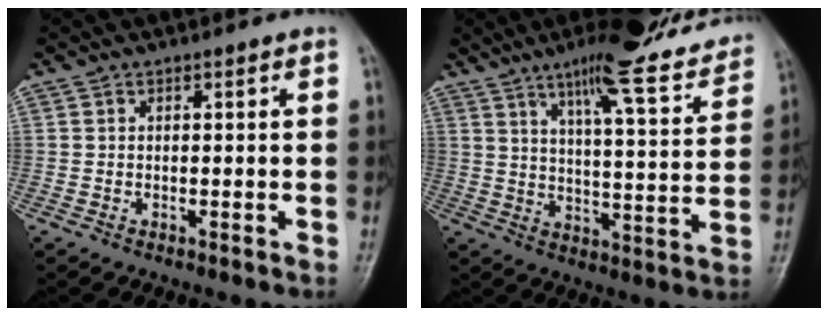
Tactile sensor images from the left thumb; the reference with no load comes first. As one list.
[{"total": 17.1, "force": [13.0, 3.0, 10.7], "torque": [-0.133, -0.065, 0.189]}]